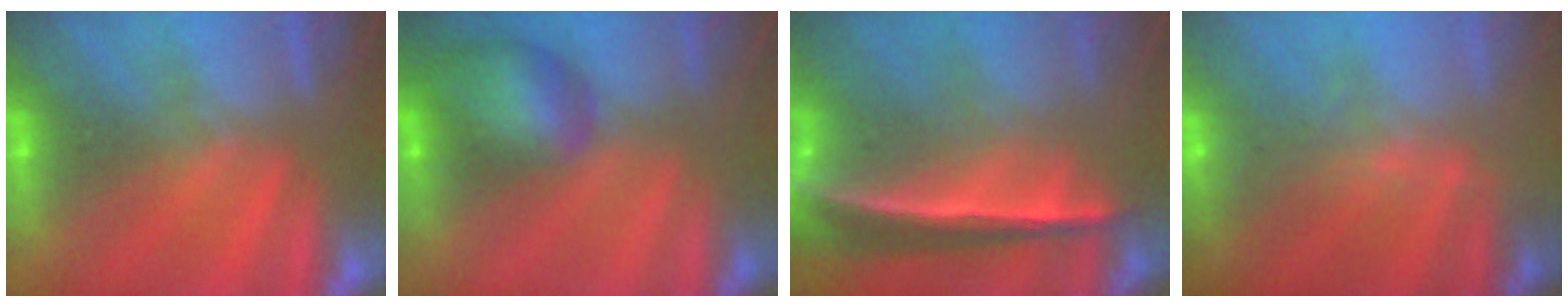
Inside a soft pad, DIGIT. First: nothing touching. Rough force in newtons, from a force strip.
{"total": 5.9}
{"total": 5.8}
{"total": 7.6}